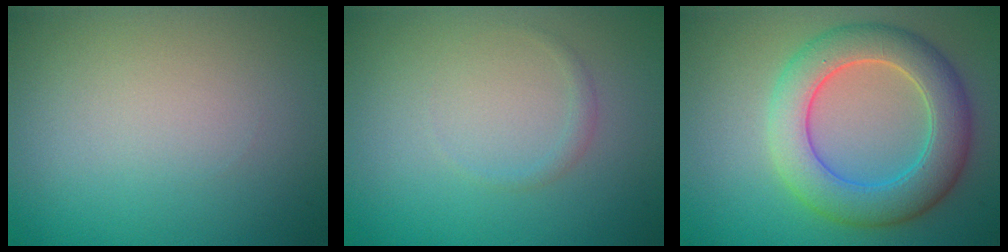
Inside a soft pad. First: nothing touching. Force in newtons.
{"total": 0.7, "press": 0.7, "slide": 0.0}
{"total": 6.9, "press": 6.9, "slide": 0.2}